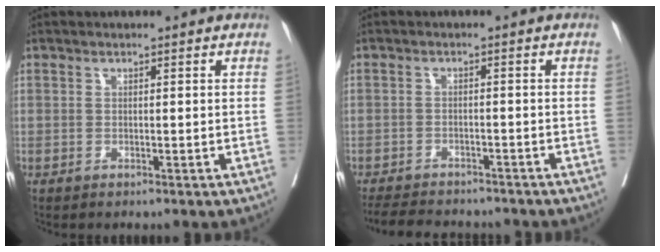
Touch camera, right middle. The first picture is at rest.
{"total": 10.9, "force": [-9.8, 3.0, 3.7], "torque": [-0.075, -0.006, -0.133]}